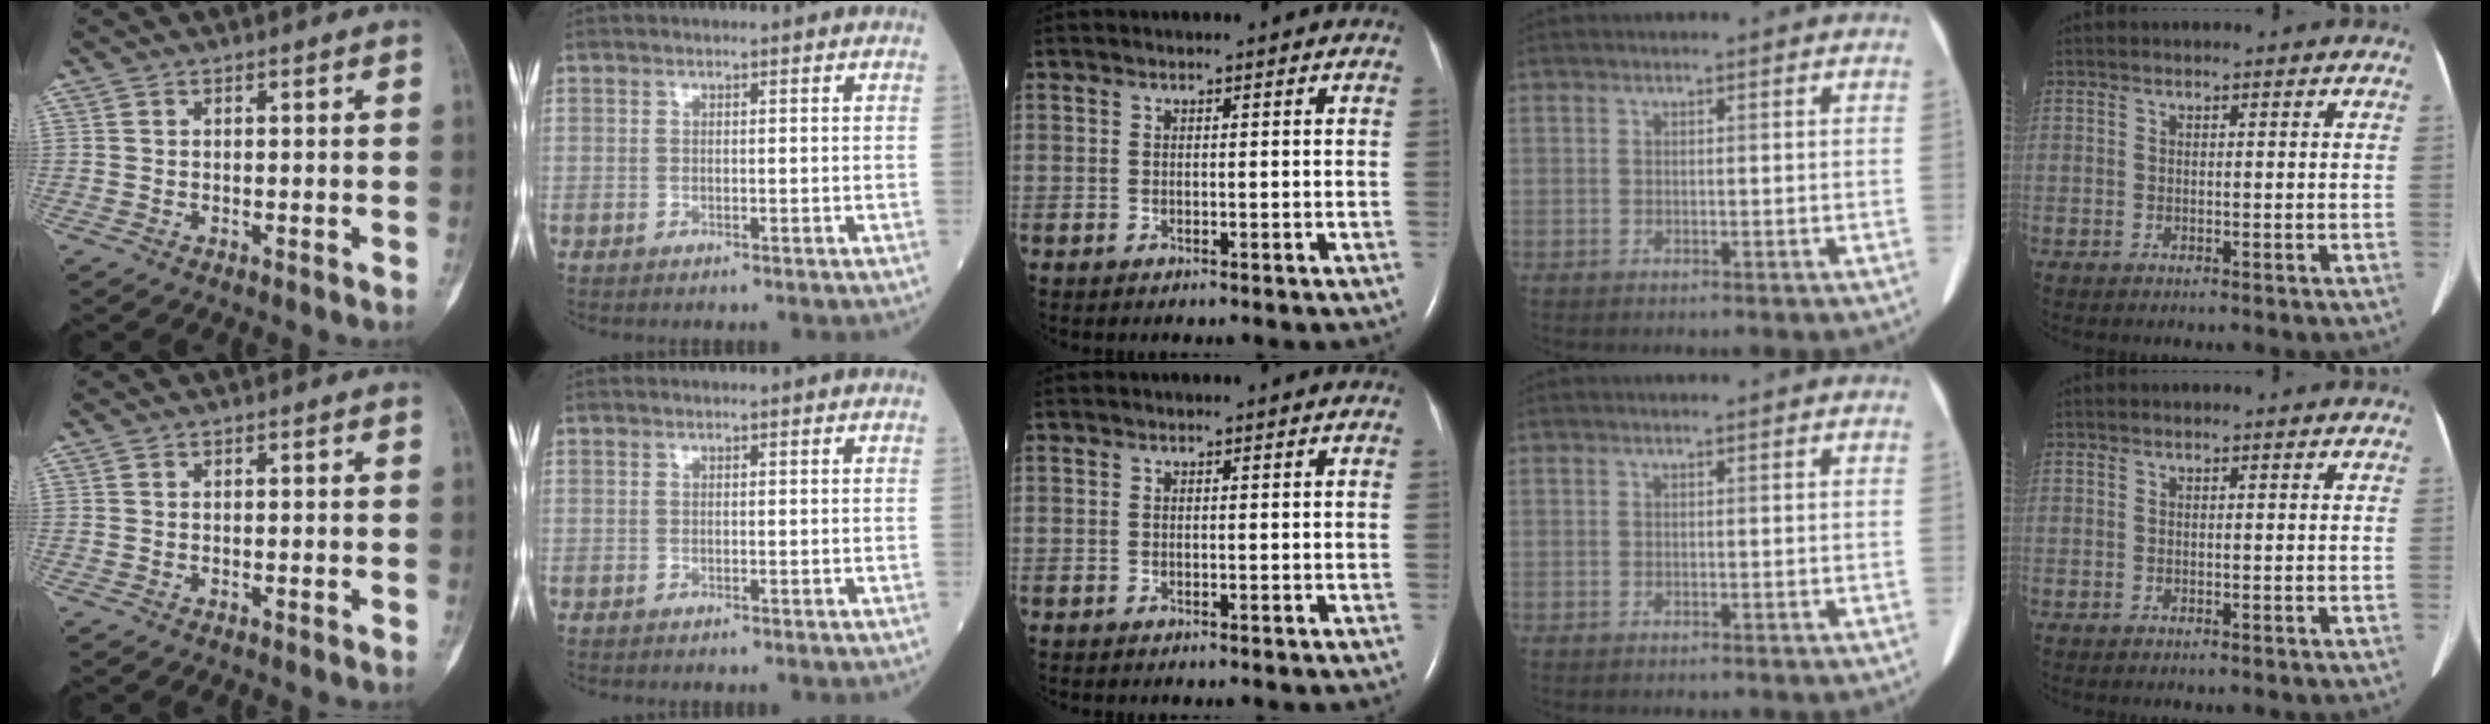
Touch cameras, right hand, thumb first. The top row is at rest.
{}